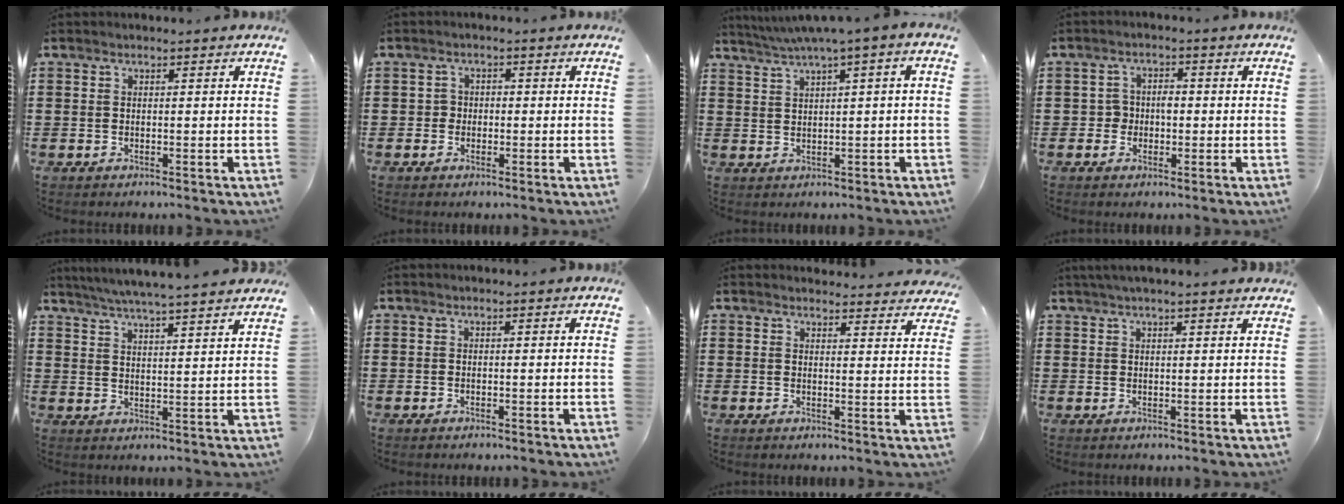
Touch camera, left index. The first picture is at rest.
{"total": 1.5, "force": [-0.4, 1.4, 0.5], "torque": [-0.015, 0.004, -0.010]}
{"total": 3.0, "force": [1.2, -0.4, 2.7], "torque": [-0.051, -0.008, 0.019]}
{"total": 2.7, "force": [-0.5, 2.3, 1.3], "torque": [-0.033, 0.005, -0.013]}
{"total": 4.8, "force": [4.6, -0.7, 1.4], "torque": [-0.041, -0.025, 0.081]}
{"total": 0.0}
{"total": 3.1, "force": [3.1, 0.3, 0.2], "torque": [-0.003, -0.016, 0.057]}
{"total": 2.2, "force": [1.9, 0.0, 1.1], "torque": [-0.025, 0.003, 0.035]}